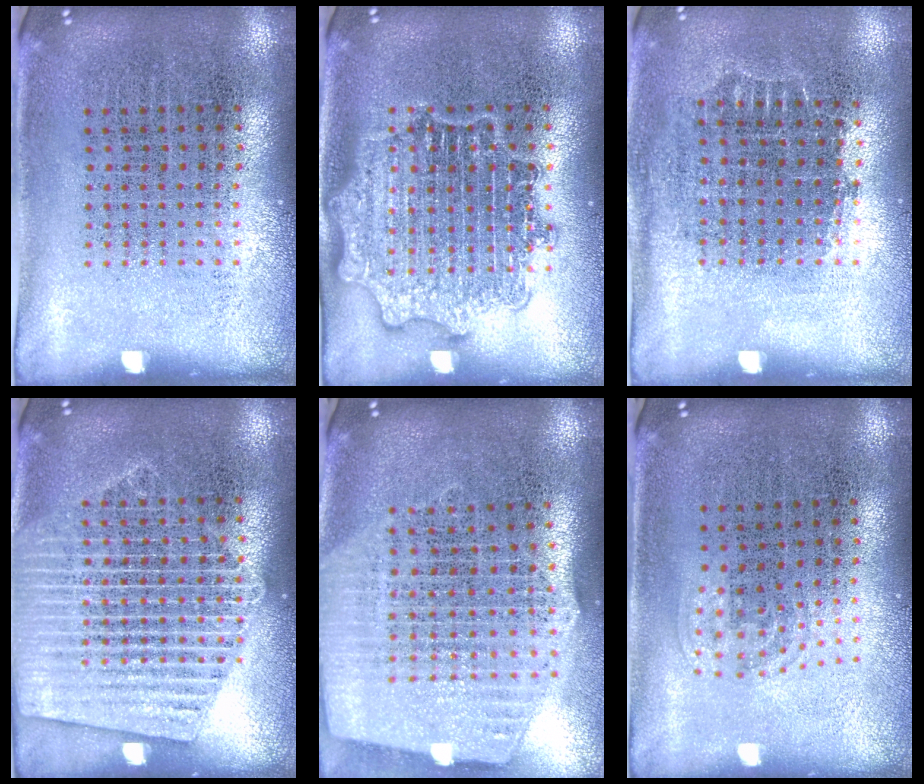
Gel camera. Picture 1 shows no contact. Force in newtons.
{"total": 2.8, "press": 2.8, "slide": 0.4}
{"total": 0.7, "press": 0.7, "slide": 0.2}
{"total": 3.5, "press": 3.5, "slide": 0.4}
{"total": 2.6, "press": 2.2, "slide": 1.4}
{"total": 1.1, "press": 0.7, "slide": 0.8}